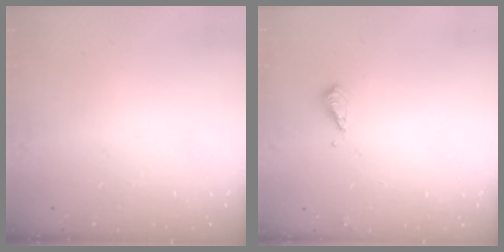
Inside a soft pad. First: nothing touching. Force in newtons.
{"total": 4.5, "press": 4.4, "slide": 0.8}